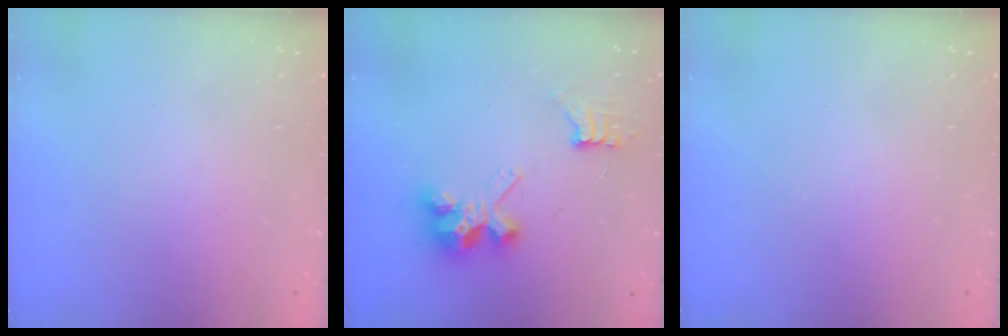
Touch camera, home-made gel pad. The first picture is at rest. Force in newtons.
{"total": 7.9, "press": 7.9, "slide": 0.6}
{"total": 0.0}